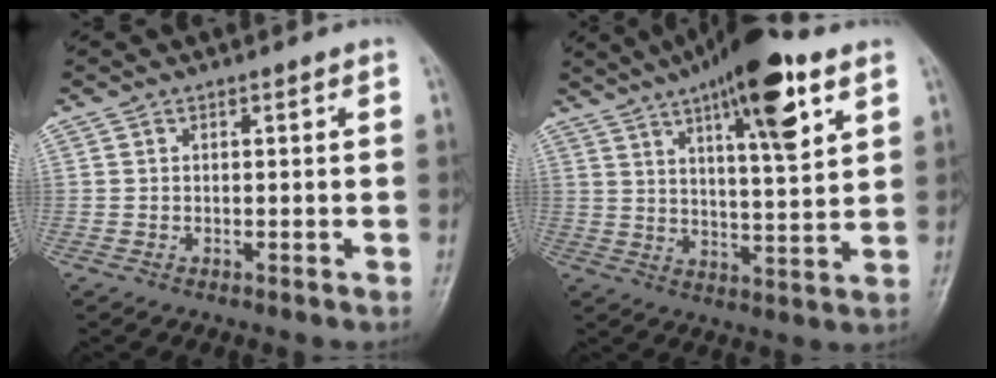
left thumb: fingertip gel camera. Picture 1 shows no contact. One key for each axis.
{"total": 17.3, "fx": 9.1, "fy": 4.6, "fz": 14.0, "tx": -0.199, "ty": -0.028, "tz": 0.142}